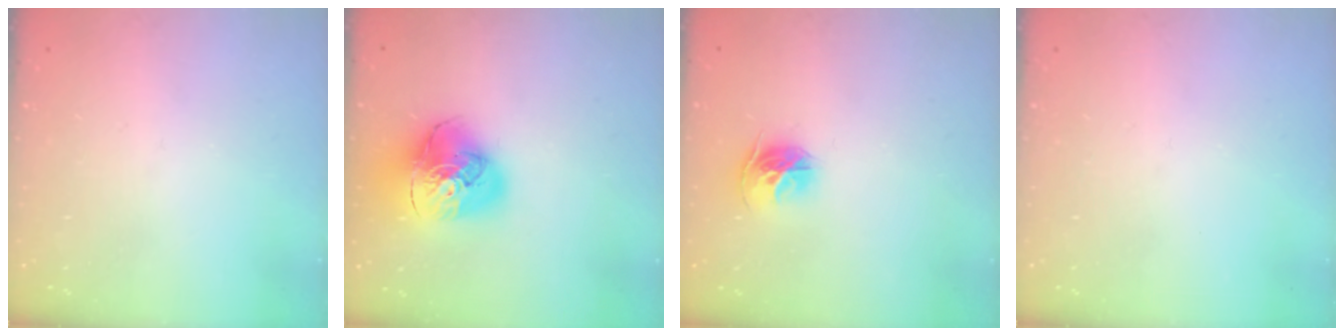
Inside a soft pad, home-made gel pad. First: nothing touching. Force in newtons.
{"total": 17.1, "press": 17.0, "slide": 2.1}
{"total": 9.9, "press": 9.8, "slide": 1.0}
{"total": 0.0}